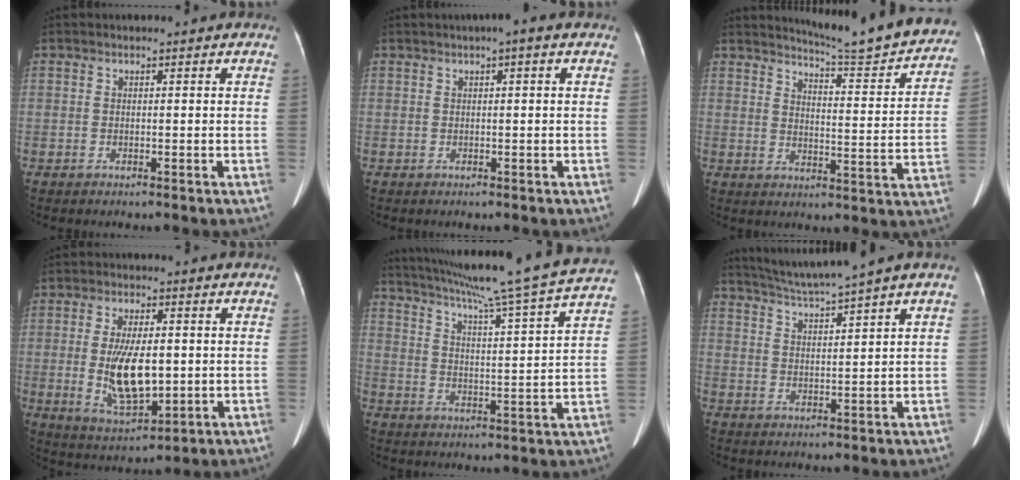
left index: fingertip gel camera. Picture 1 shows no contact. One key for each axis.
{"total": 1.6, "fx": 0.7, "fy": 0.1, "fz": 1.5, "tx": -0.026, "ty": 0.011, "tz": 0.006}
{"total": 16.8, "fx": 15.9, "fy": 0.8, "fz": 5.4, "tx": -0.077, "ty": -0.064, "tz": 0.192}
{"total": 10.0, "fx": -0.6, "fy": 3.9, "fz": 9.3, "tx": -0.186, "ty": -0.013, "tz": -0.001}
{"total": 23.8, "fx": 20.3, "fy": -1.9, "fz": 12.3, "tx": -0.208, "ty": -0.030, "tz": 0.275}
{"total": 7.5, "fx": 6.4, "fy": -2.0, "fz": 3.4, "tx": -0.063, "ty": 0.001, "tz": 0.112}